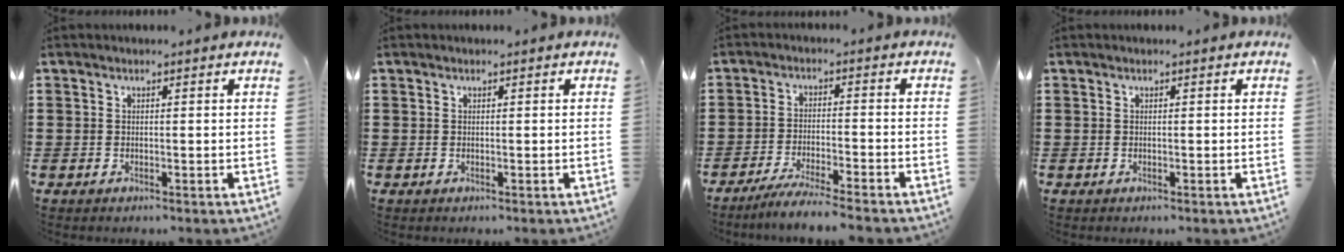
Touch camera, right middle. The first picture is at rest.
{"total": 0.0}
{"total": 4.5, "force": [-4.1, -0.2, 1.6], "torque": [-0.034, -0.010, -0.081]}
{"total": 0.0}